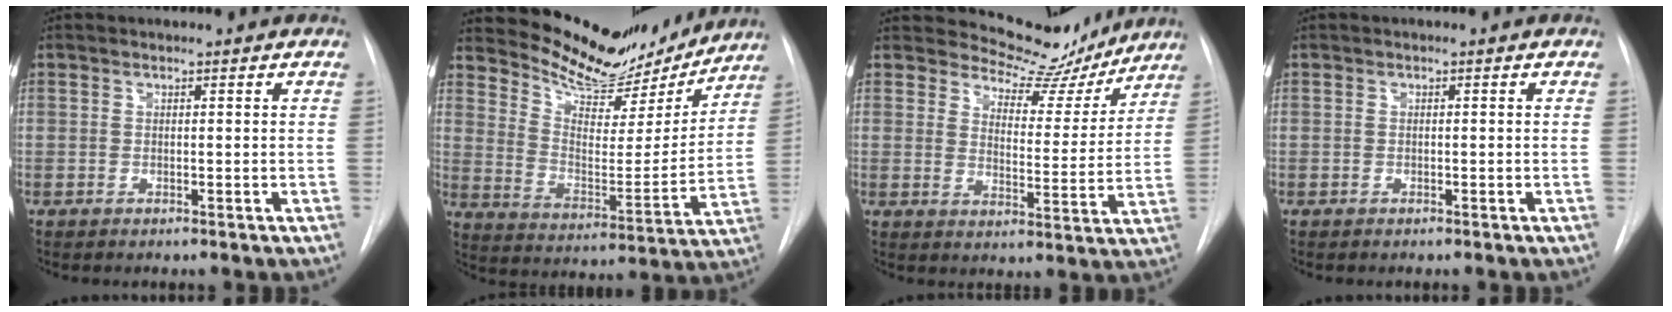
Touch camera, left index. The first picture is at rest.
{"total": 16.2, "force": [15.2, 4.3, 3.6], "torque": [-0.059, -0.032, 0.226]}
{"total": 10.5, "force": [9.9, 3.3, 1.4], "torque": [-0.013, -0.026, 0.125]}
{"total": 0.0}